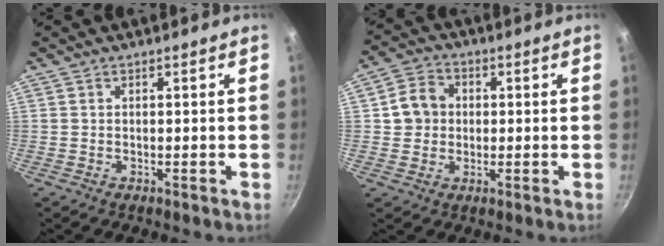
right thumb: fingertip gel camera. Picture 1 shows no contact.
{"total": 6.8, "force": [0.6, 6.1, 3.1], "torque": [-0.024, 0.012, -0.001]}